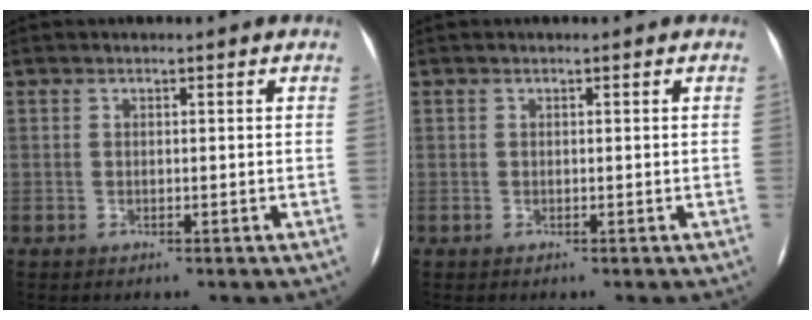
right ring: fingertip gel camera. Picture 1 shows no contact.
{"total": 0.0}